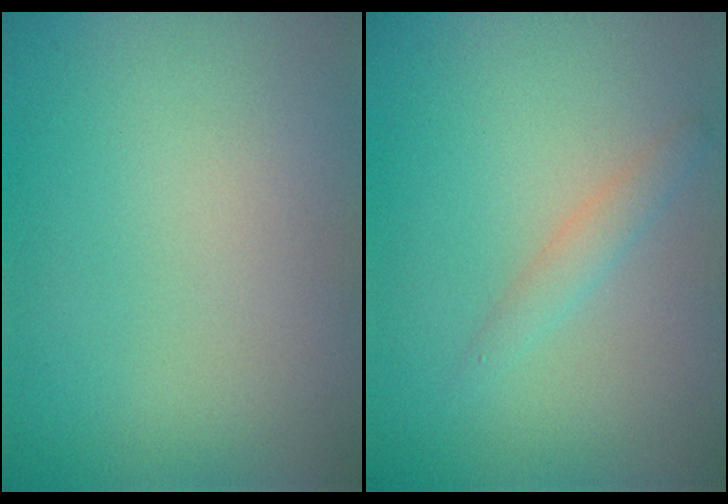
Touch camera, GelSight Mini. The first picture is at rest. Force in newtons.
{"total": 1.4, "press": 1.4, "slide": 0.0}